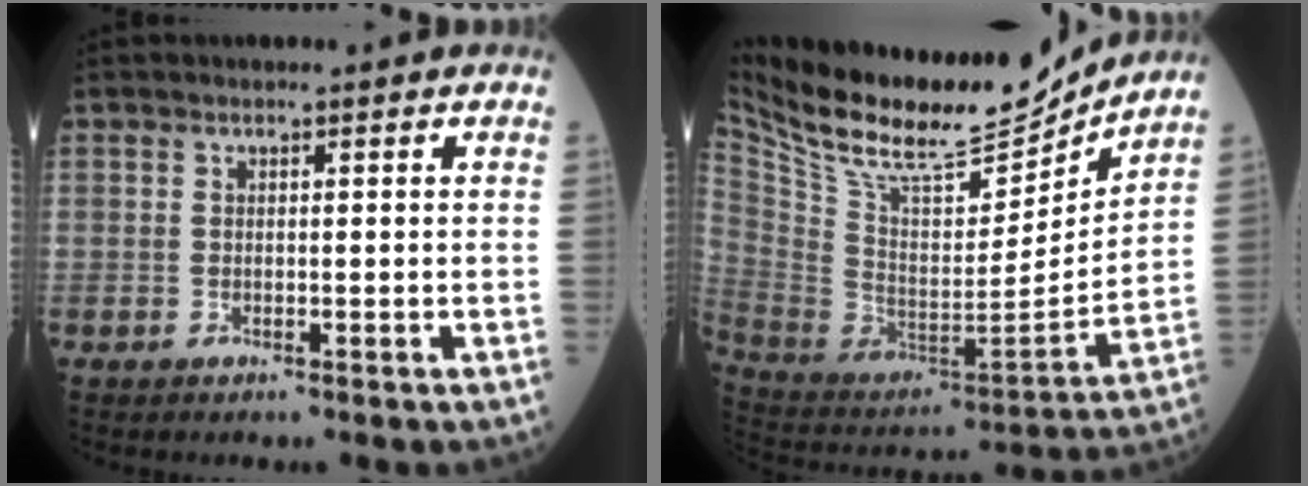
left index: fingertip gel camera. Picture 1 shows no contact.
{"total": 23.4, "force": [20.3, 4.4, 10.7], "torque": [-0.198, -0.023, 0.339]}